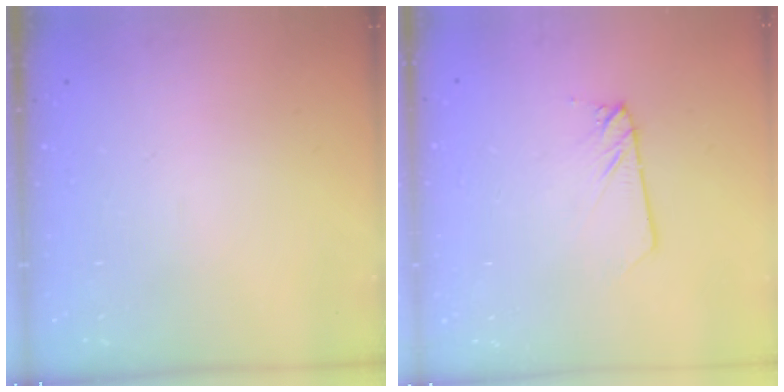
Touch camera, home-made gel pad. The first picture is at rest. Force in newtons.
{"total": 2.3, "press": 2.3, "slide": 0.1}